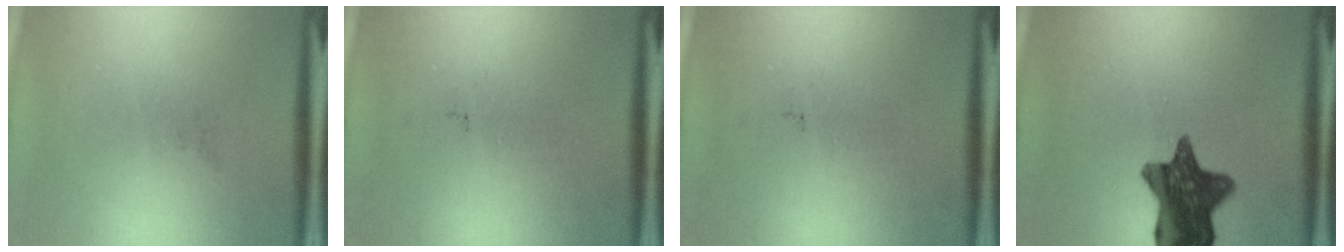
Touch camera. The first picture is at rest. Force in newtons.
{"total": 0.0}
{"total": 0.0}
{"total": 12.1}